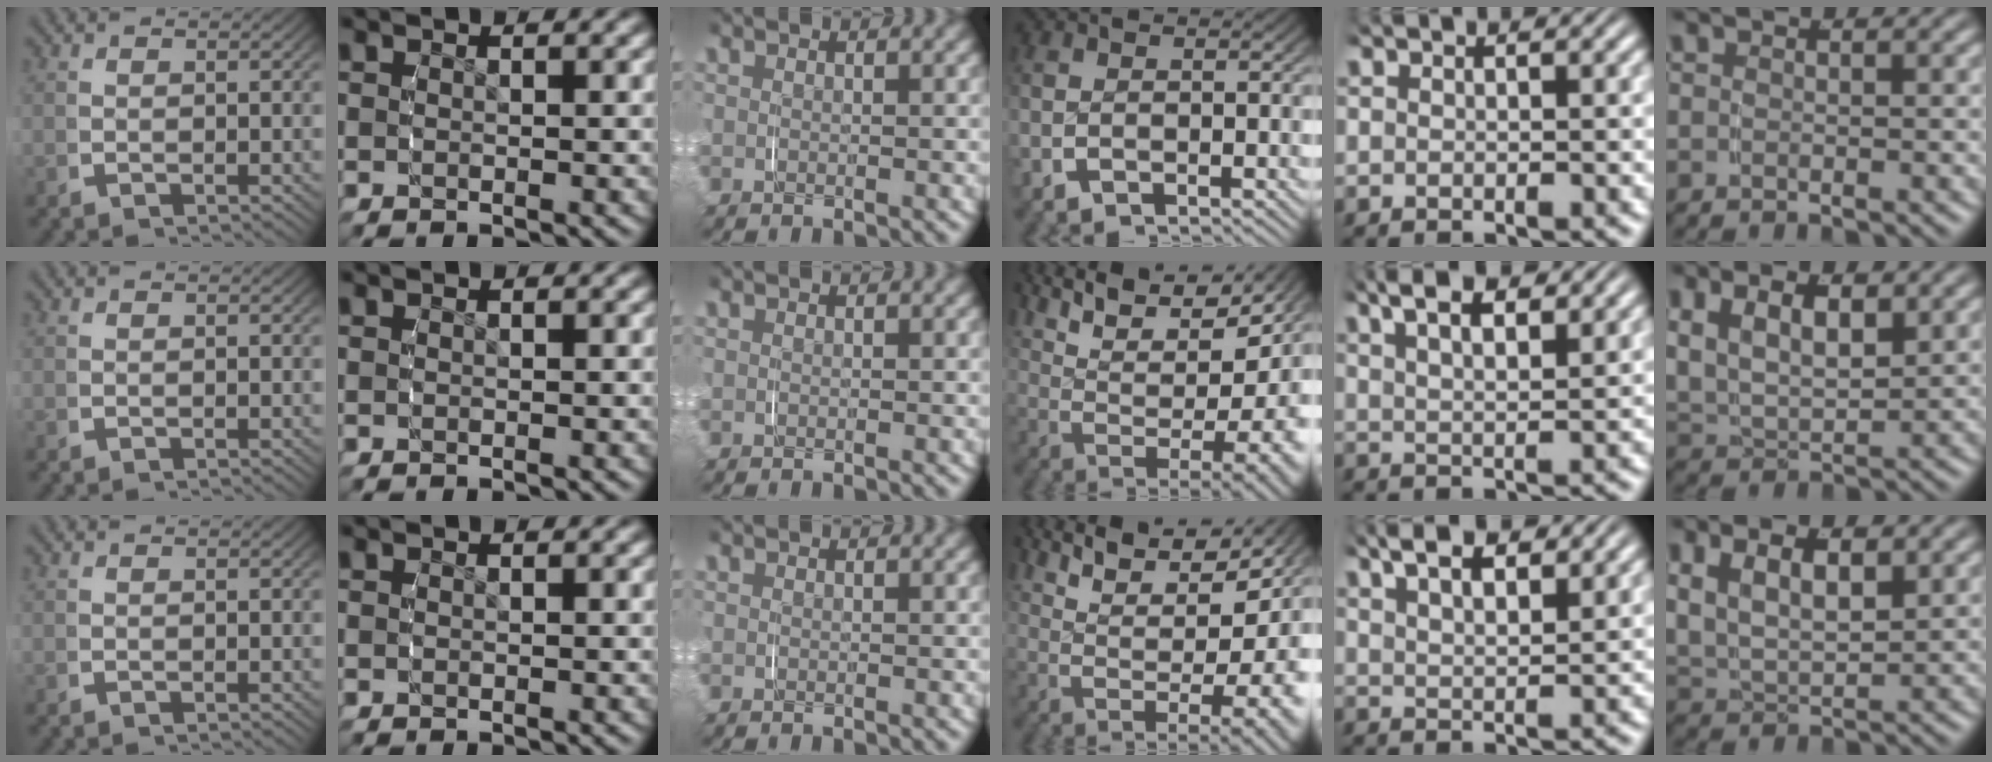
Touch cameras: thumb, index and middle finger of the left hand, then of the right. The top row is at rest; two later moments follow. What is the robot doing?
{"motion": "grasp_and_lifting", "object": "shirt"}